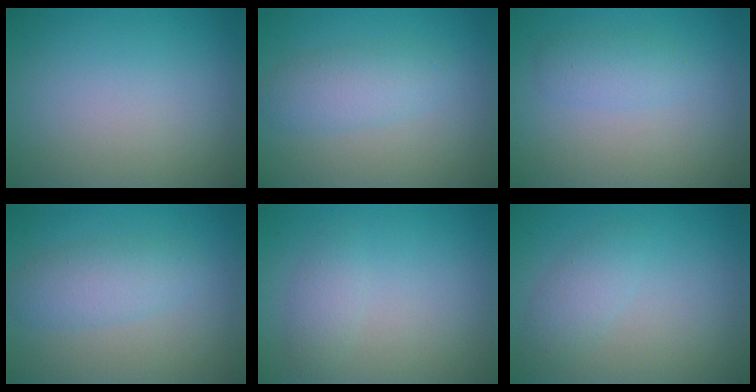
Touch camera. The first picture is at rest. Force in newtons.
{"total": 2.8, "press": 2.8, "slide": 0.1}
{"total": 1.9, "press": 1.9, "slide": 0.1}
{"total": 2.8, "press": 2.8, "slide": 0.1}
{"total": 1.5, "press": 1.5, "slide": 0.1}
{"total": 2.0, "press": 2.0, "slide": 0.2}